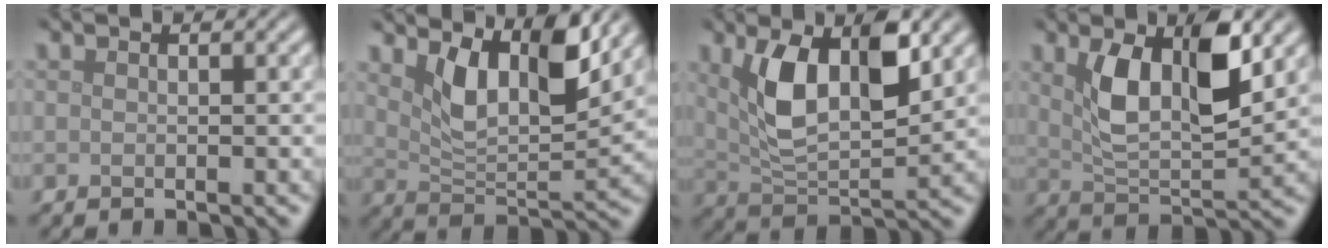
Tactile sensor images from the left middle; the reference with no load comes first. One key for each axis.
{"total": 6.5, "fx": 3.2, "fy": 2.7, "fz": 4.9, "tx": -0.091, "ty": -0.009, "tz": 0.054}
{"total": 7.8, "fx": 2.5, "fy": 3.5, "fz": 6.5, "tx": -0.129, "ty": -0.002, "tz": 0.049}
{"total": 7.0, "fx": 2.4, "fy": 3.0, "fz": 5.9, "tx": -0.116, "ty": -0.001, "tz": 0.046}